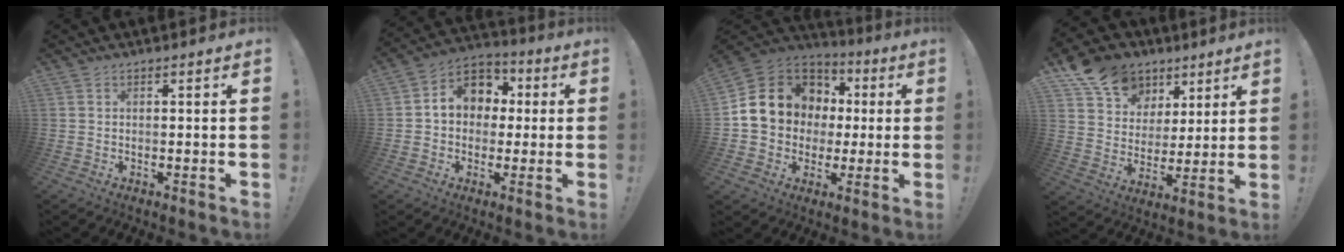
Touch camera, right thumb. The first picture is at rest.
{"total": 10.7, "force": [1.6, 9.1, 5.2], "torque": [-0.069, 0.006, 0.038]}
{"total": 16.1, "force": [3.2, 13.9, 7.5], "torque": [-0.119, -0.002, 0.088]}
{"total": 15.7, "force": [9.3, 11.4, 5.7], "torque": [-0.086, -0.051, 0.184]}